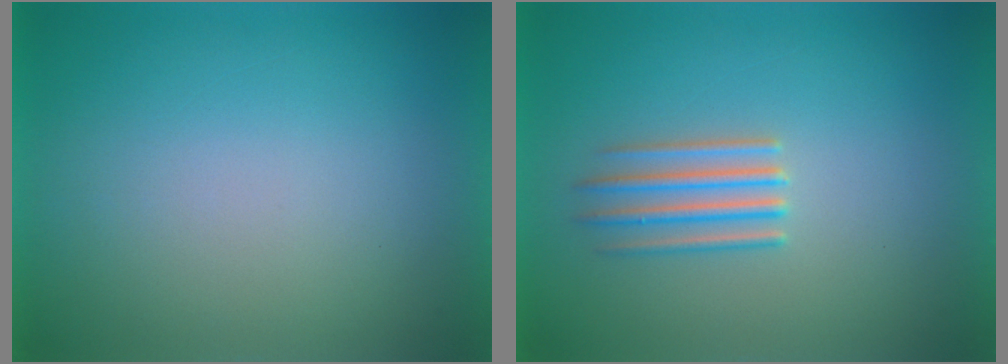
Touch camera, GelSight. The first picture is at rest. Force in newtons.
{"total": 2.9}